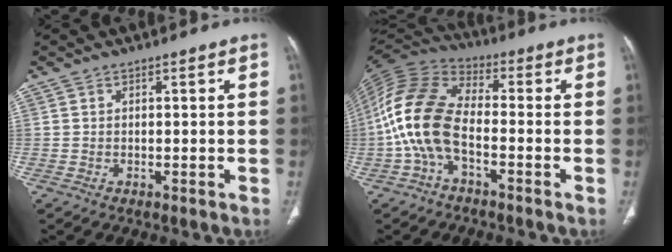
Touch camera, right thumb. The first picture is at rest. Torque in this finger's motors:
{"motor_torque": [-0.19, 1.24, 2.20, -0.55, 0.59]}